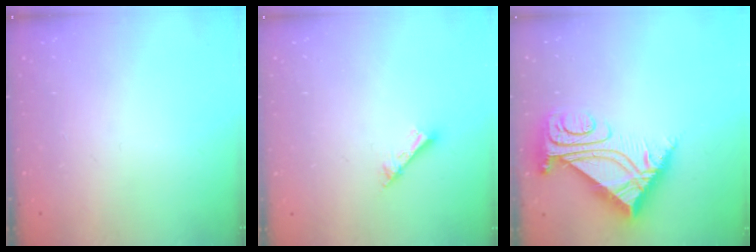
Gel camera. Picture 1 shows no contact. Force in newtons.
{"total": 2.5, "press": 2.5, "slide": 0.1}
{"total": 10.3, "press": 10.2, "slide": 1.2}